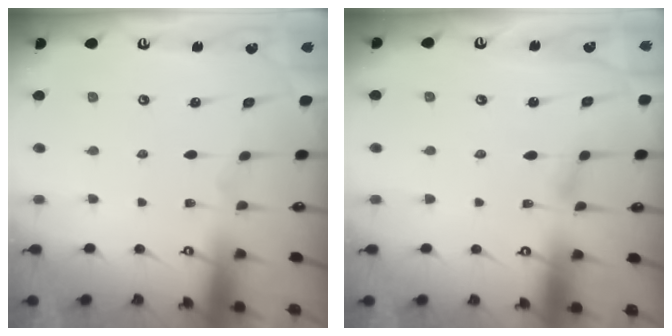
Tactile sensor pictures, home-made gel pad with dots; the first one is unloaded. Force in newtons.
{"total": 2.7, "press": 2.6, "slide": 0.4}